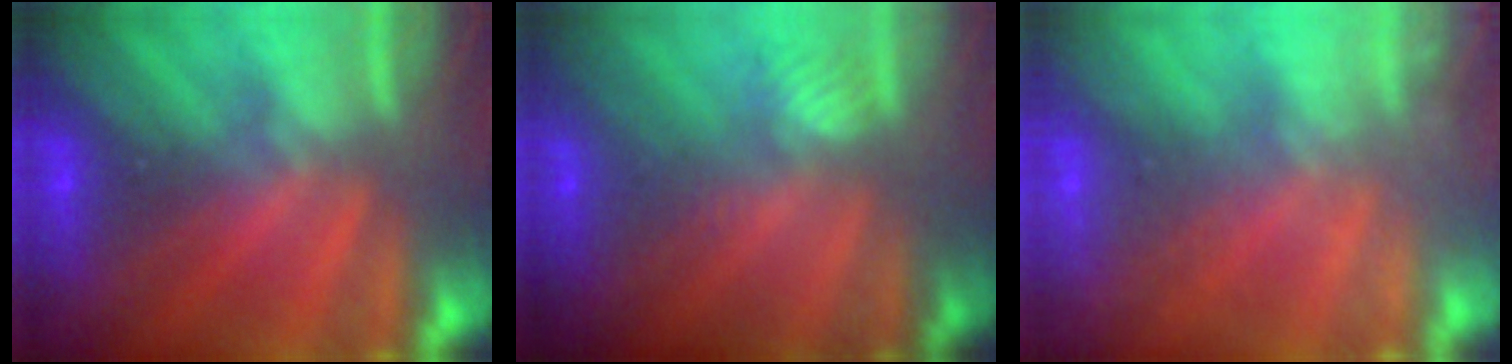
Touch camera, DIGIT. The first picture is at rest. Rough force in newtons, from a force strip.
{"total": 2.6}
{"total": 2.4}